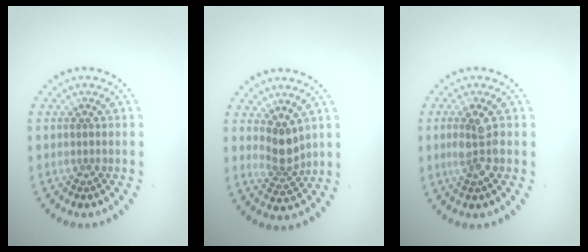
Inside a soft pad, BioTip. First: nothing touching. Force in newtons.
{"total": 2.5, "press": 2.0, "slide": 1.5}
{"total": 2.7, "press": 2.4, "slide": 1.2}